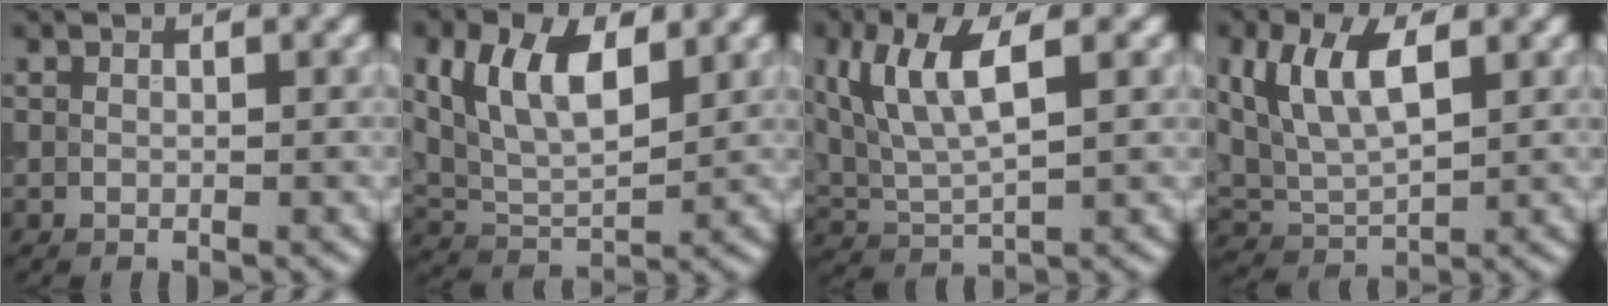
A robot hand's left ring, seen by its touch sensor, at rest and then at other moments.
{"total": 6.8, "force": [2.6, 3.5, 5.2], "torque": [-0.105, 0.003, 0.045]}
{"total": 6.6, "force": [2.4, 2.6, 5.5], "torque": [-0.111, 0.006, 0.048]}
{"total": 6.3, "force": [2.1, 3.2, 5.0], "torque": [-0.101, 0.007, 0.039]}